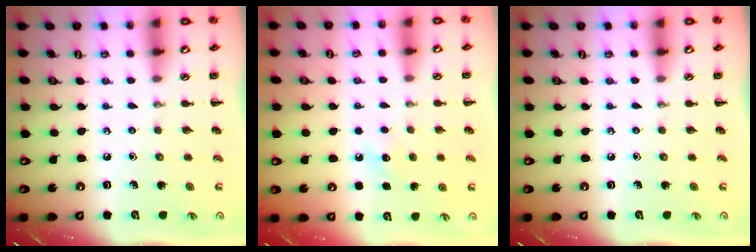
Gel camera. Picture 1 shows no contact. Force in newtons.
{"total": 6.4, "press": 6.3, "slide": 1.5}
{"total": 0.0}